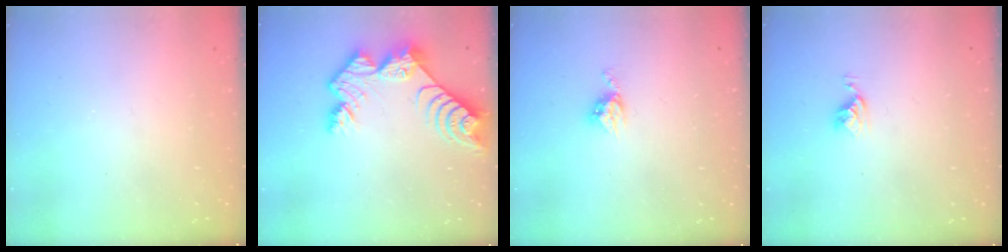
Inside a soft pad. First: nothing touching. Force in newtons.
{"total": 11.0, "press": 11.0, "slide": 0.9}
{"total": 4.9, "press": 4.8, "slide": 0.2}
{"total": 5.2, "press": 5.2, "slide": 0.6}